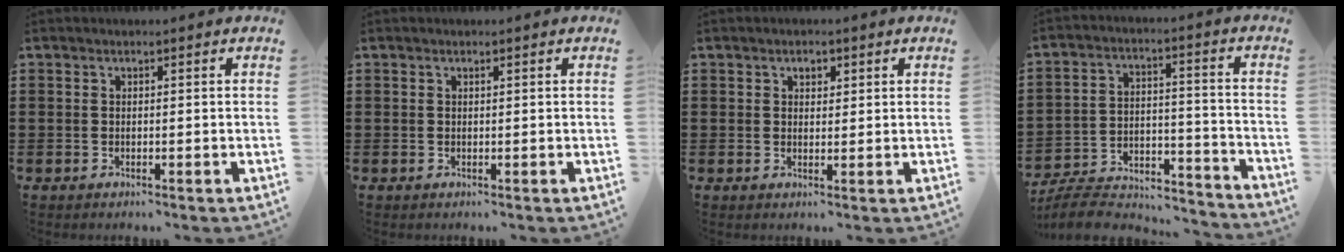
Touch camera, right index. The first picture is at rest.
{"total": 0.0}
{"total": 1.6, "force": [0.7, 1.2, 0.8], "torque": [-0.010, 0.003, 0.011]}
{"total": 7.3, "force": [-6.7, 1.8, 2.3], "torque": [-0.042, 0.009, -0.133]}